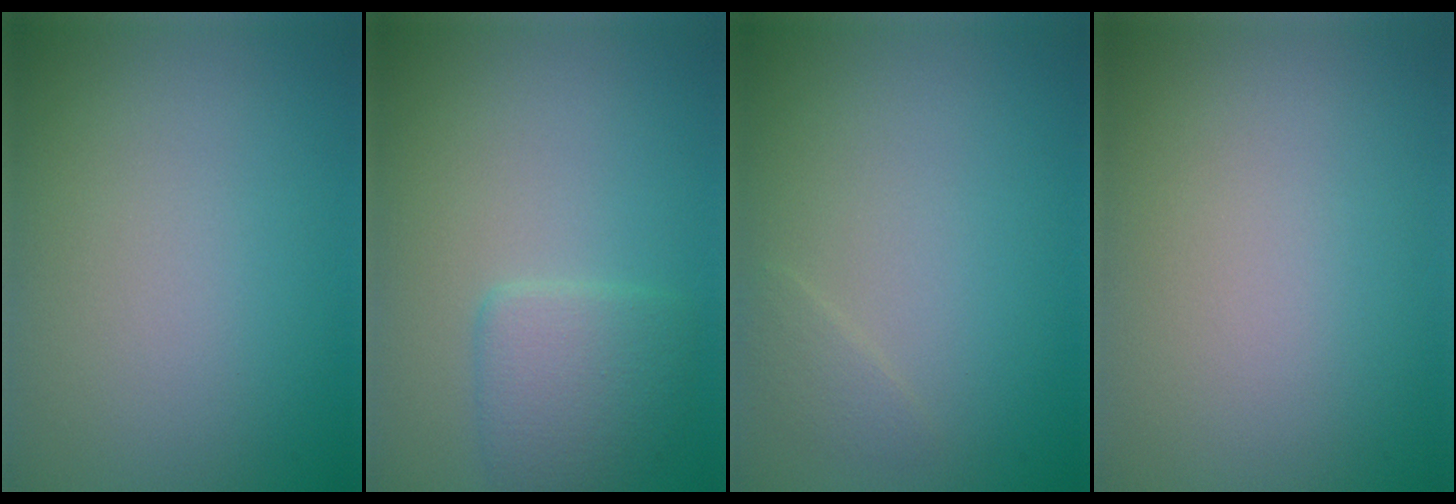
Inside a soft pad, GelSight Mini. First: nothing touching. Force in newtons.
{"total": 2.8, "press": 2.8, "slide": 0.1}
{"total": 0.9, "press": 0.9, "slide": 0.0}
{"total": 0.0}